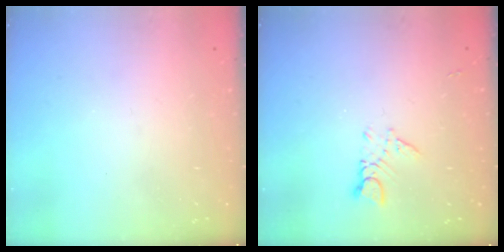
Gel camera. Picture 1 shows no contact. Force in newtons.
{"total": 3.0, "press": 2.9, "slide": 0.4}